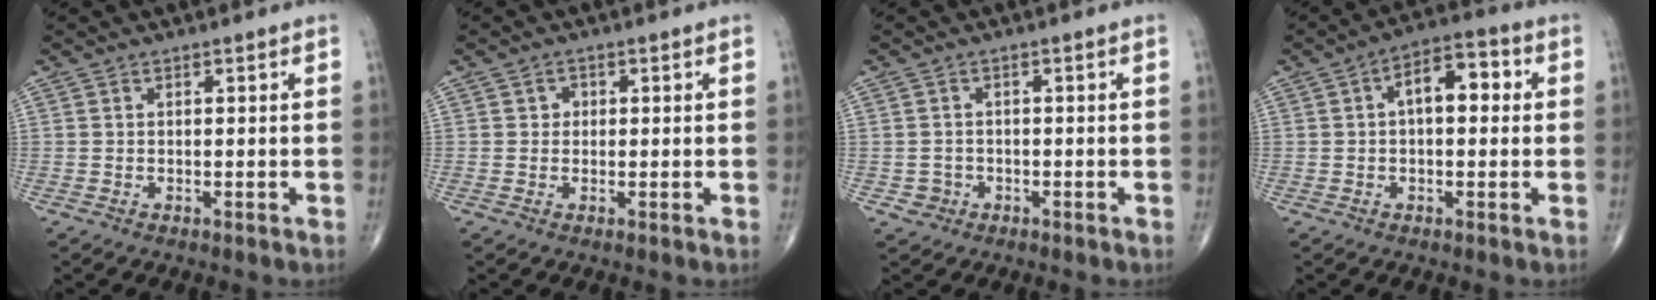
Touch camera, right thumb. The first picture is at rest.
{"total": 1.6, "force": [0.2, 1.4, 0.5], "torque": [0.002, 0.003, 0.000]}
{"total": 2.0, "force": [-0.8, 1.9, 0.1], "torque": [0.008, 0.009, -0.014]}
{"total": 8.3, "force": [1.3, 4.3, 7.0], "torque": [-0.089, 0.024, 0.011]}